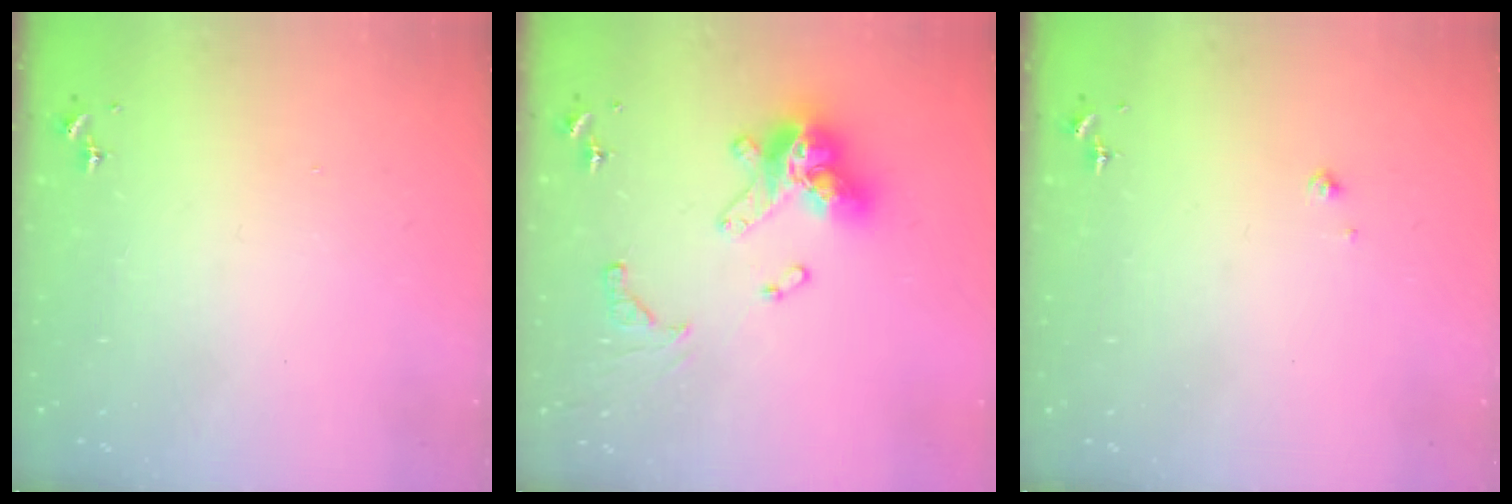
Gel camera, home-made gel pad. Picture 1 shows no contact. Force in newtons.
{"total": 17.9, "press": 17.8, "slide": 1.9}
{"total": 2.1, "press": 2.1, "slide": 0.2}